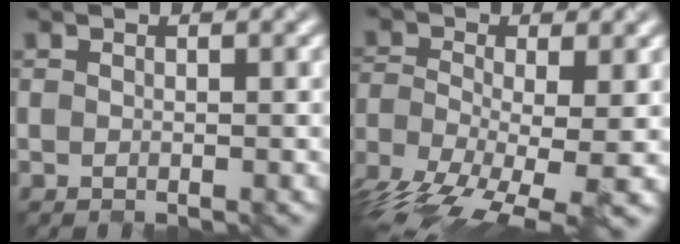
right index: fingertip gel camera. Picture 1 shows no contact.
{"total": 10.5, "force": [-5.7, 4.1, 7.8], "torque": [-0.161, -0.028, -0.102]}